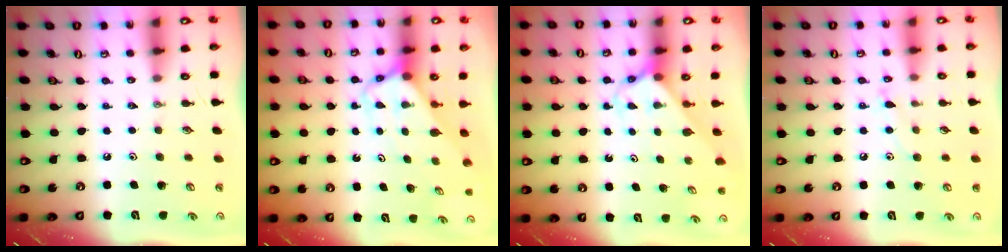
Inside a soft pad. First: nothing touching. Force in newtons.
{"total": 3.9, "press": 3.9, "slide": 0.3}
{"total": 2.4, "press": 2.4, "slide": 0.2}
{"total": 8.4, "press": 8.4, "slide": 0.6}